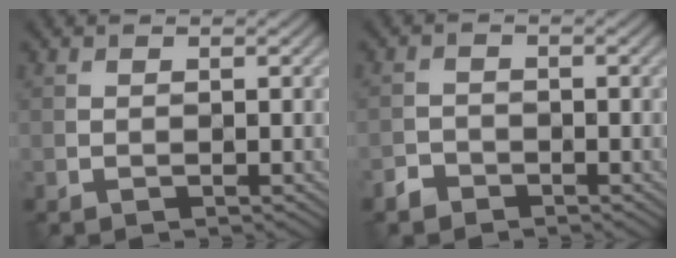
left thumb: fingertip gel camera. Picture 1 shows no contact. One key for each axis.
{"total": 1.8, "fx": -1.5, "fy": 1.0, "fz": 0.4, "tx": -0.006, "ty": 0.001, "tz": -0.035}